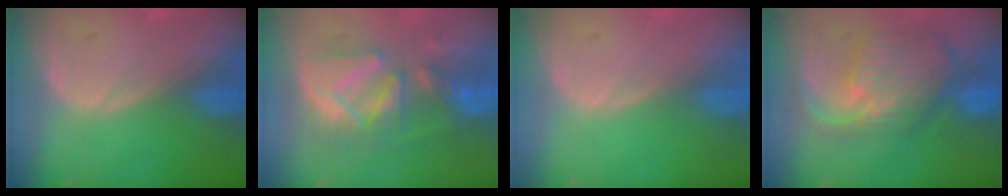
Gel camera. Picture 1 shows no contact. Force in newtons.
{"total": 9.0, "press": 9.0, "slide": 0.4}
{"total": 0.0}
{"total": 10.5, "press": 9.5, "slide": 4.7}